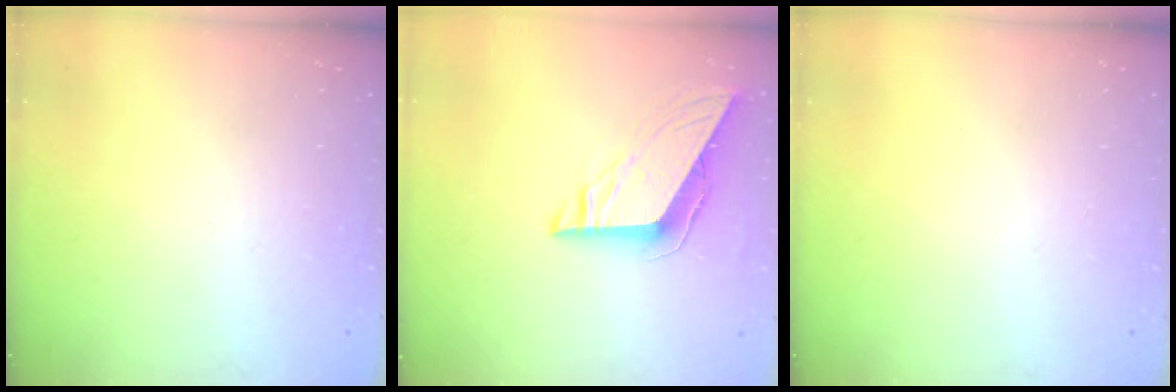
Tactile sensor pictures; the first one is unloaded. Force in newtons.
{"total": 8.5, "press": 8.5, "slide": 0.3}
{"total": 0.0}